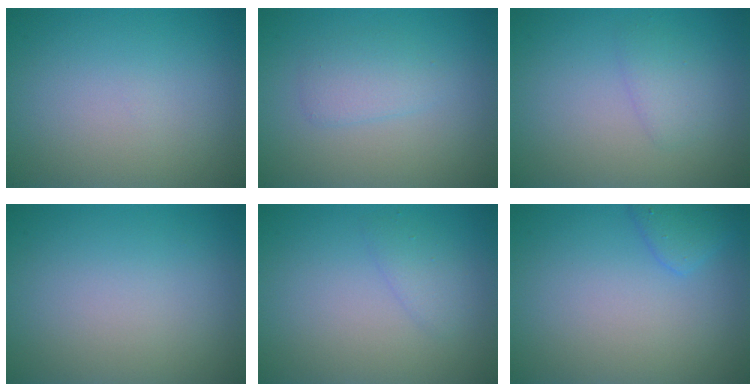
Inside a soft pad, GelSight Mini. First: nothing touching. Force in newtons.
{"total": 1.9, "press": 1.9, "slide": 0.0}
{"total": 1.5, "press": 1.5, "slide": 0.1}
{"total": 0.0}
{"total": 1.3, "press": 1.3, "slide": 0.1}
{"total": 1.9, "press": 1.9, "slide": 0.1}